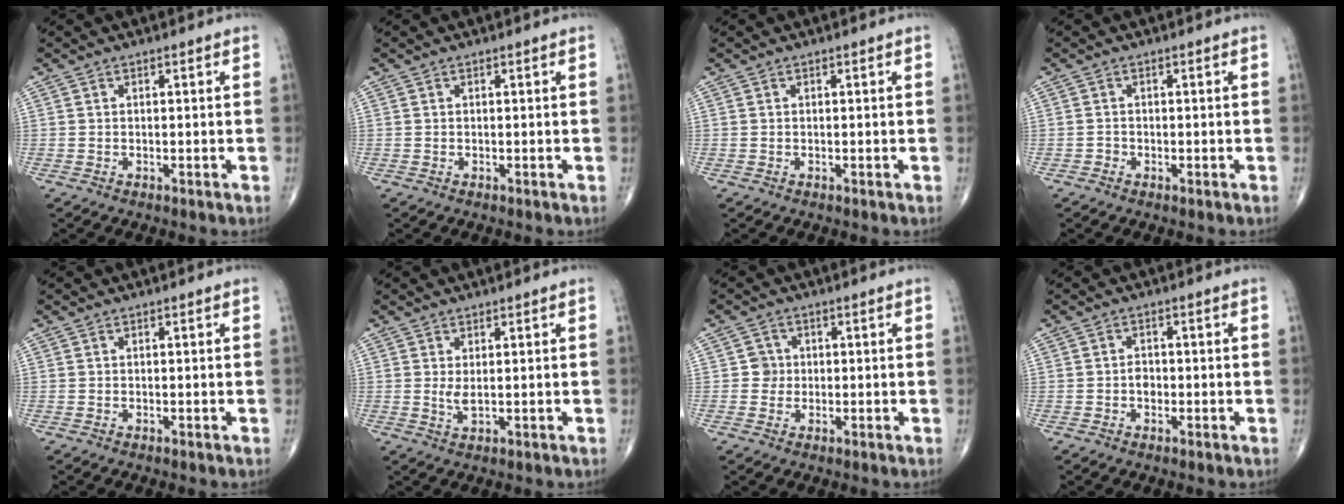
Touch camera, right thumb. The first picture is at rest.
{"total": 0.0}
{"total": 0.0}
{"total": 0.6, "force": [-0.4, 0.4, 0.1], "torque": [0.001, 0.001, -0.012]}
{"total": 0.0}
{"total": 2.0, "force": [0.4, 0.5, 1.8], "torque": [-0.039, -0.009, 0.014]}
{"total": 2.4, "force": [0.1, 2.4, 0.3], "torque": [0.012, 0.006, -0.004]}
{"total": 1.7, "force": [-0.4, 1.3, 1.1], "torque": [-0.009, 0.005, -0.009]}